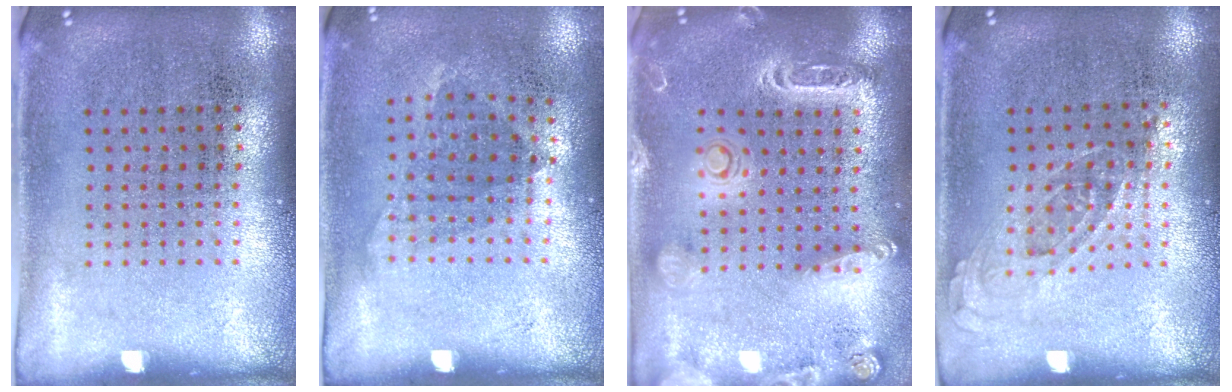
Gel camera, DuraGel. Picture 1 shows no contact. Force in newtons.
{"total": 1.0, "press": 0.8, "slide": 0.6}
{"total": 2.1, "press": 1.9, "slide": 0.9}
{"total": 0.7, "press": 0.7, "slide": 0.3}